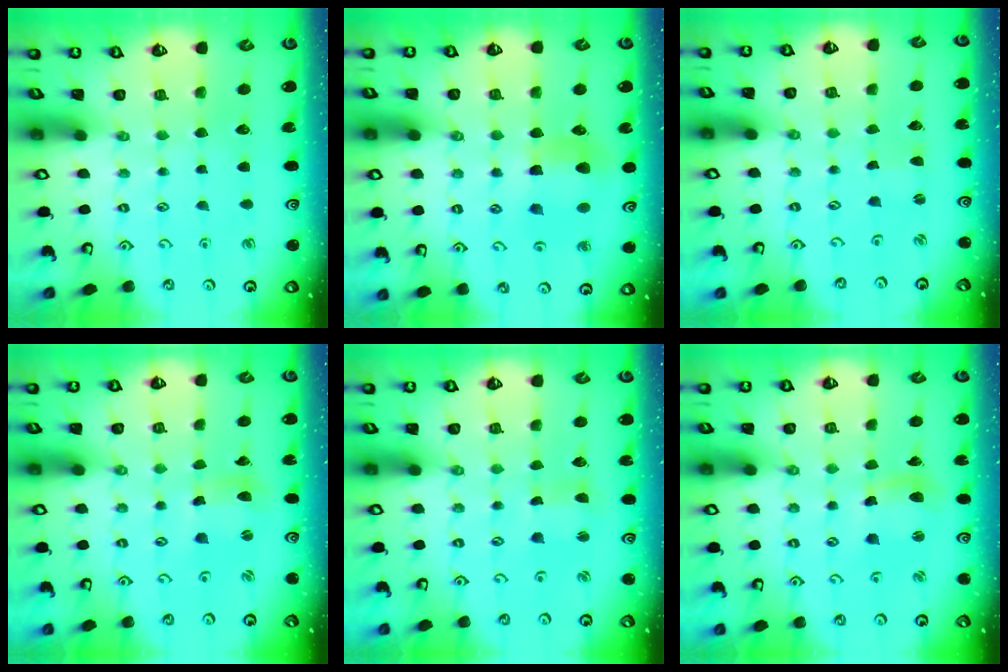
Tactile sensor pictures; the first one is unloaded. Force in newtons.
{"total": 5.7, "press": 5.7, "slide": 0.6}
{"total": 0.6, "press": 0.6, "slide": 0.1}
{"total": 5.1, "press": 5.0, "slide": 0.5}
{"total": 2.1, "press": 2.1, "slide": 0.3}
{"total": 7.2, "press": 7.1, "slide": 1.2}